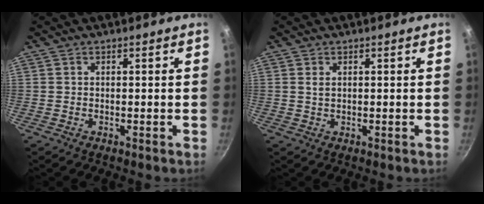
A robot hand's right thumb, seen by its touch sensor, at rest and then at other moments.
{"total": 1.2, "force": [0.5, 0.7, 0.9], "torque": [-0.017, 0.000, 0.008]}